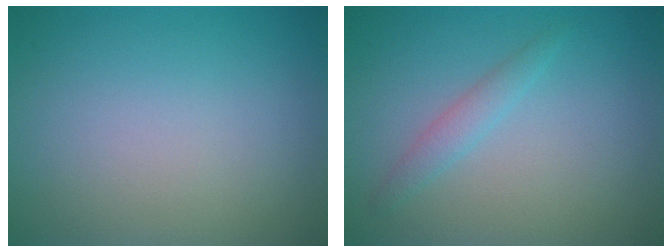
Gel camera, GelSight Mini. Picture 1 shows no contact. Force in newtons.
{"total": 1.4, "press": 1.4, "slide": 0.1}